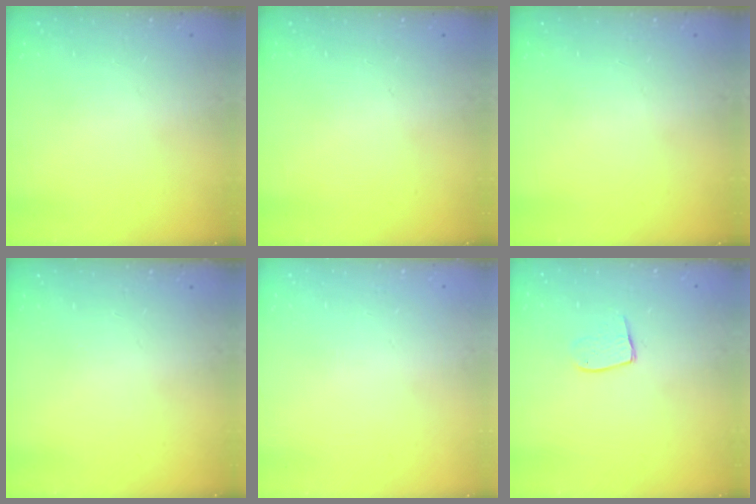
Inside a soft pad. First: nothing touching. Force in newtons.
{"total": 0.0}
{"total": 0.0}
{"total": 0.0}
{"total": 0.0}
{"total": 7.9, "press": 7.9, "slide": 0.4}